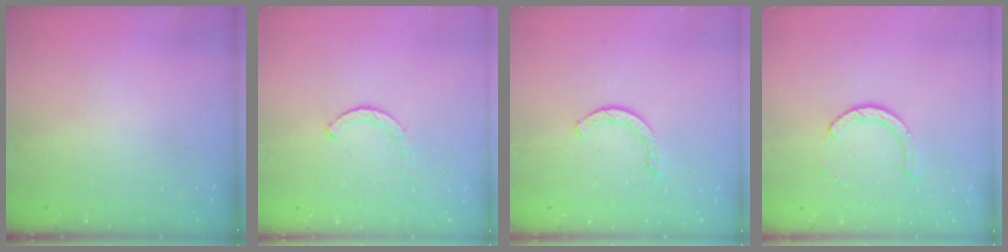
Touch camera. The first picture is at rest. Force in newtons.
{"total": 1.1, "press": 1.0, "slide": 0.3}
{"total": 2.3, "press": 2.3, "slide": 0.1}
{"total": 3.5, "press": 3.5, "slide": 0.4}